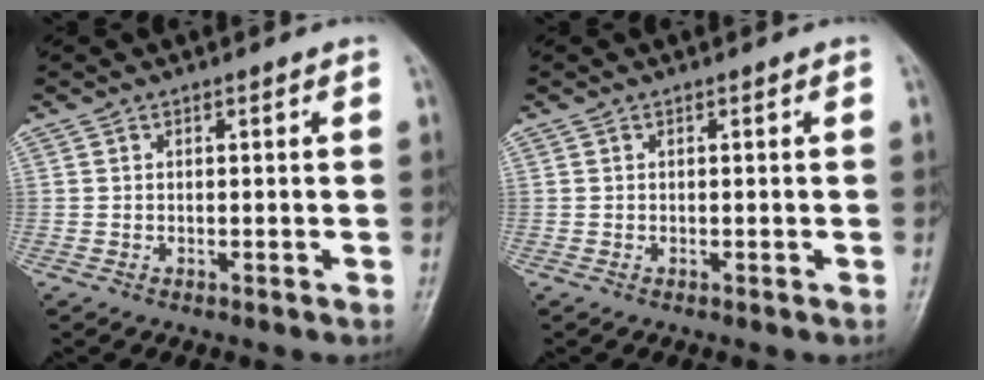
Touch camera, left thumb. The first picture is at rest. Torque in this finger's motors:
{"motor_torque": [-0.03, 0.00, 0.00, 0.01, 0.00]}